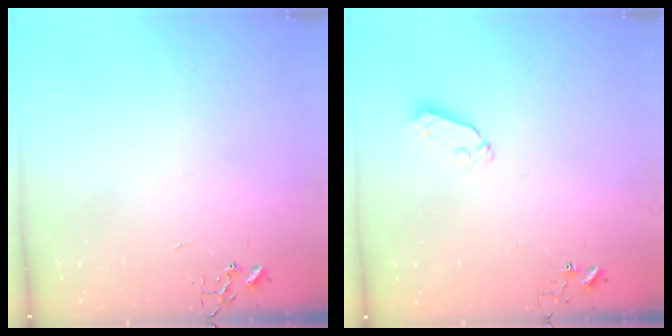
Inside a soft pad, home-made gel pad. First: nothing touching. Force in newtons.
{"total": 4.1, "press": 4.1, "slide": 0.1}